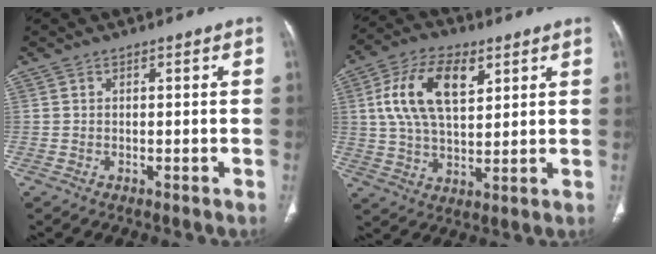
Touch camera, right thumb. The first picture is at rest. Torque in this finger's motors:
{"motor_torque": [0.45, 0.88, 1.35, 0.23, 0.37]}